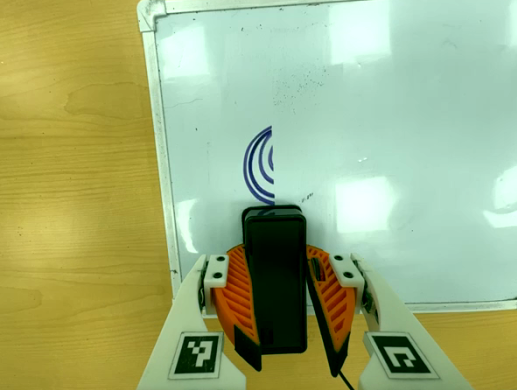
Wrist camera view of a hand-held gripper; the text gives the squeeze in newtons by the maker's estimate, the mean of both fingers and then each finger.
{"total": 11.8, "left": 11.1, "right": 12.6}